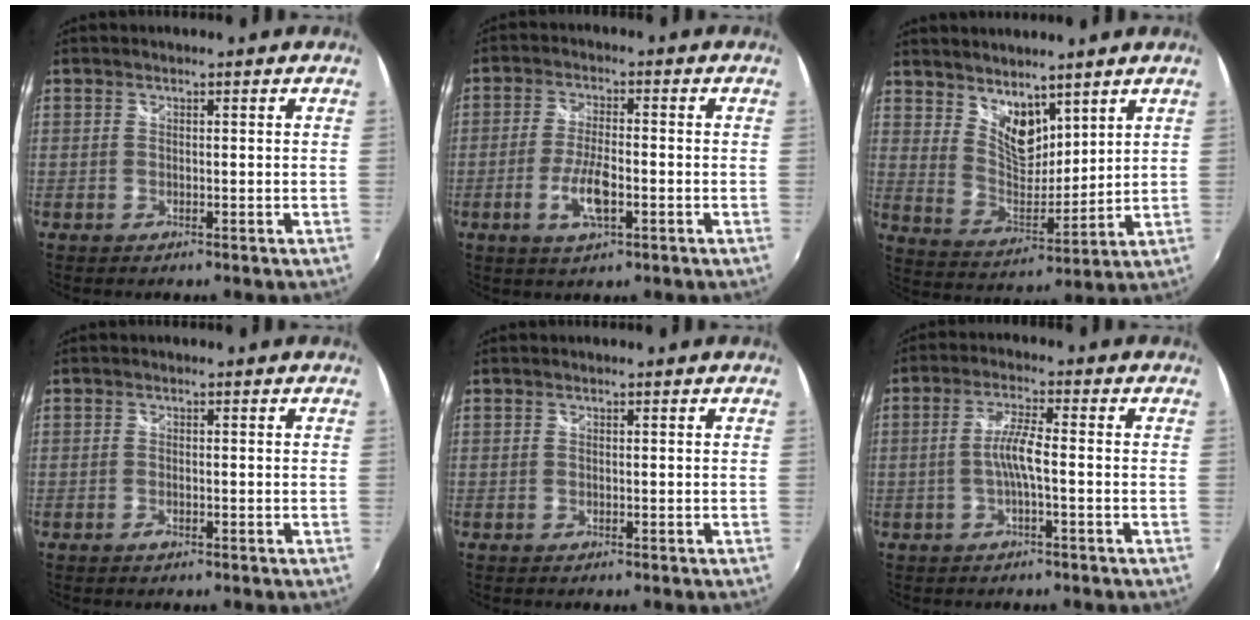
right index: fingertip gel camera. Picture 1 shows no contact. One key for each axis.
{"total": 6.8, "fx": -2.5, "fy": 2.1, "fz": 6.0, "tx": -0.128, "ty": -0.006, "tz": -0.047}
{"total": 9.1, "fx": 6.6, "fy": 4.5, "fz": 4.3, "tx": -0.065, "ty": -0.004, "tz": 0.129}
{"total": 1.0, "fx": -0.6, "fy": 0.5, "fz": 0.5, "tx": -0.011, "ty": -0.002, "tz": -0.011}
{"total": 0.0}
{"total": 4.7, "fx": -1.2, "fy": 0.1, "fz": 4.5, "tx": -0.092, "ty": 0.006, "tz": -0.021}